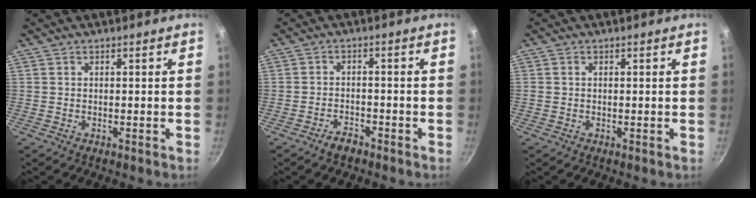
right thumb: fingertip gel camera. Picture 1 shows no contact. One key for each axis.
{"total": 3.0, "fx": -2.4, "fy": 1.4, "fz": 1.3, "tx": -0.015, "ty": 0.026, "tz": -0.039}
{"total": 0.6, "fx": 0.1, "fy": 0.5, "fz": 0.3, "tx": -0.003, "ty": 0.004, "tz": 0.001}